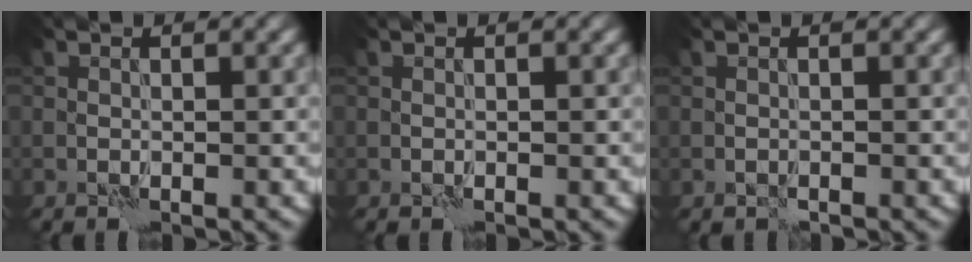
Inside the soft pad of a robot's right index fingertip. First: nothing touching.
{"total": 0.0}
{"total": 0.6, "force": [-0.6, 0.1, 0.1], "torque": [-0.003, 0.002, -0.012]}